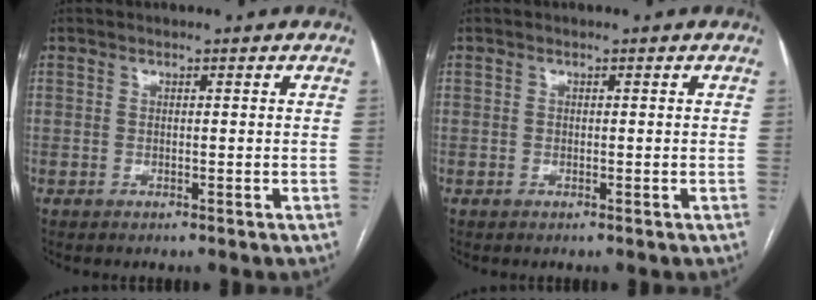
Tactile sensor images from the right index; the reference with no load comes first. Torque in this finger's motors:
{"motor_torque": [0.20, 0.03, 0.02, 0.01]}